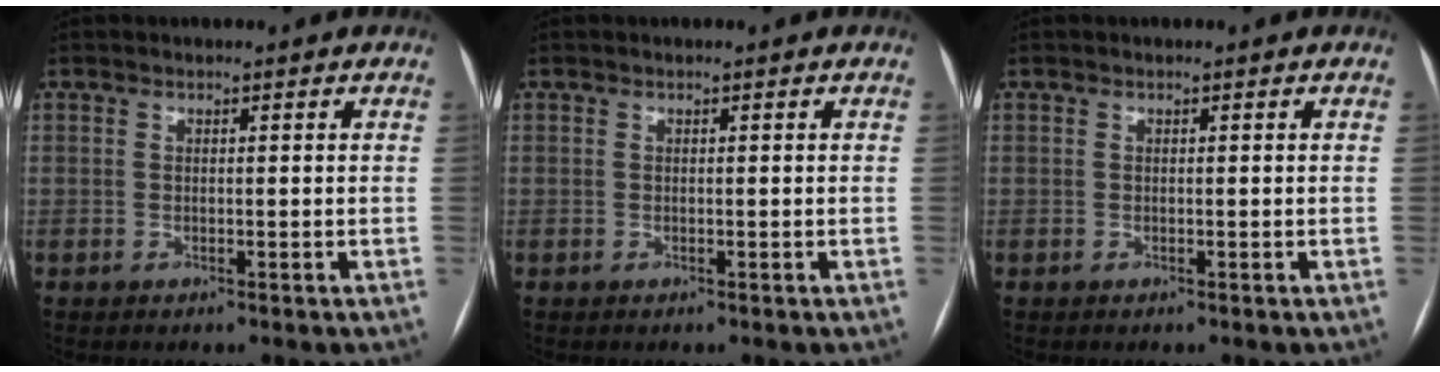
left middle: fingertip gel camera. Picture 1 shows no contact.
{"total": 0.0}
{"total": 0.0}